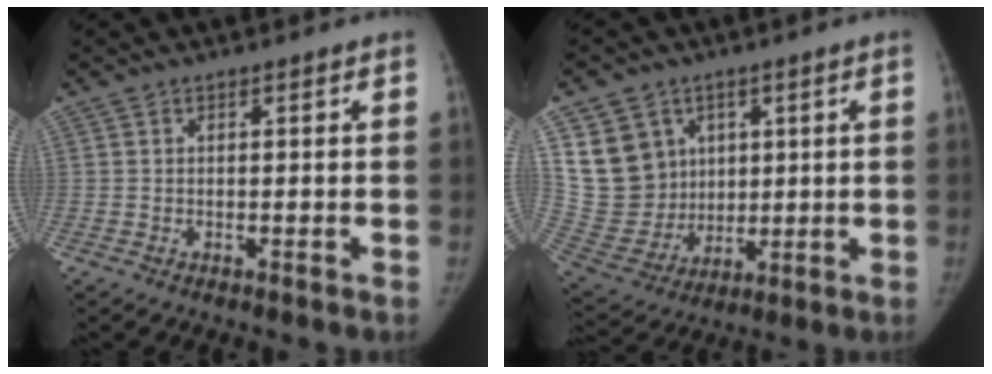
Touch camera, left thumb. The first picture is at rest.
{"total": 14.8, "force": [5.3, 12.6, 5.7], "torque": [-0.086, -0.009, 0.124]}